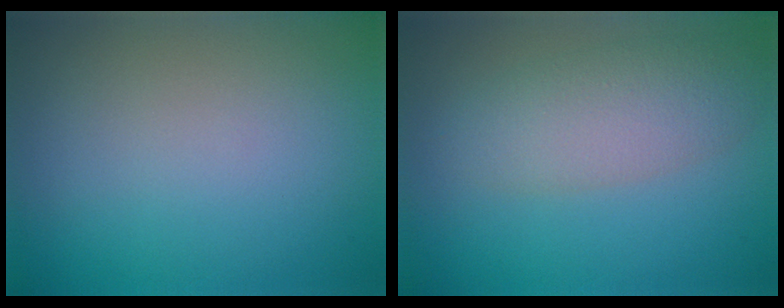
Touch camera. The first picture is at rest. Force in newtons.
{"total": 4.1, "press": 4.1, "slide": 0.2}